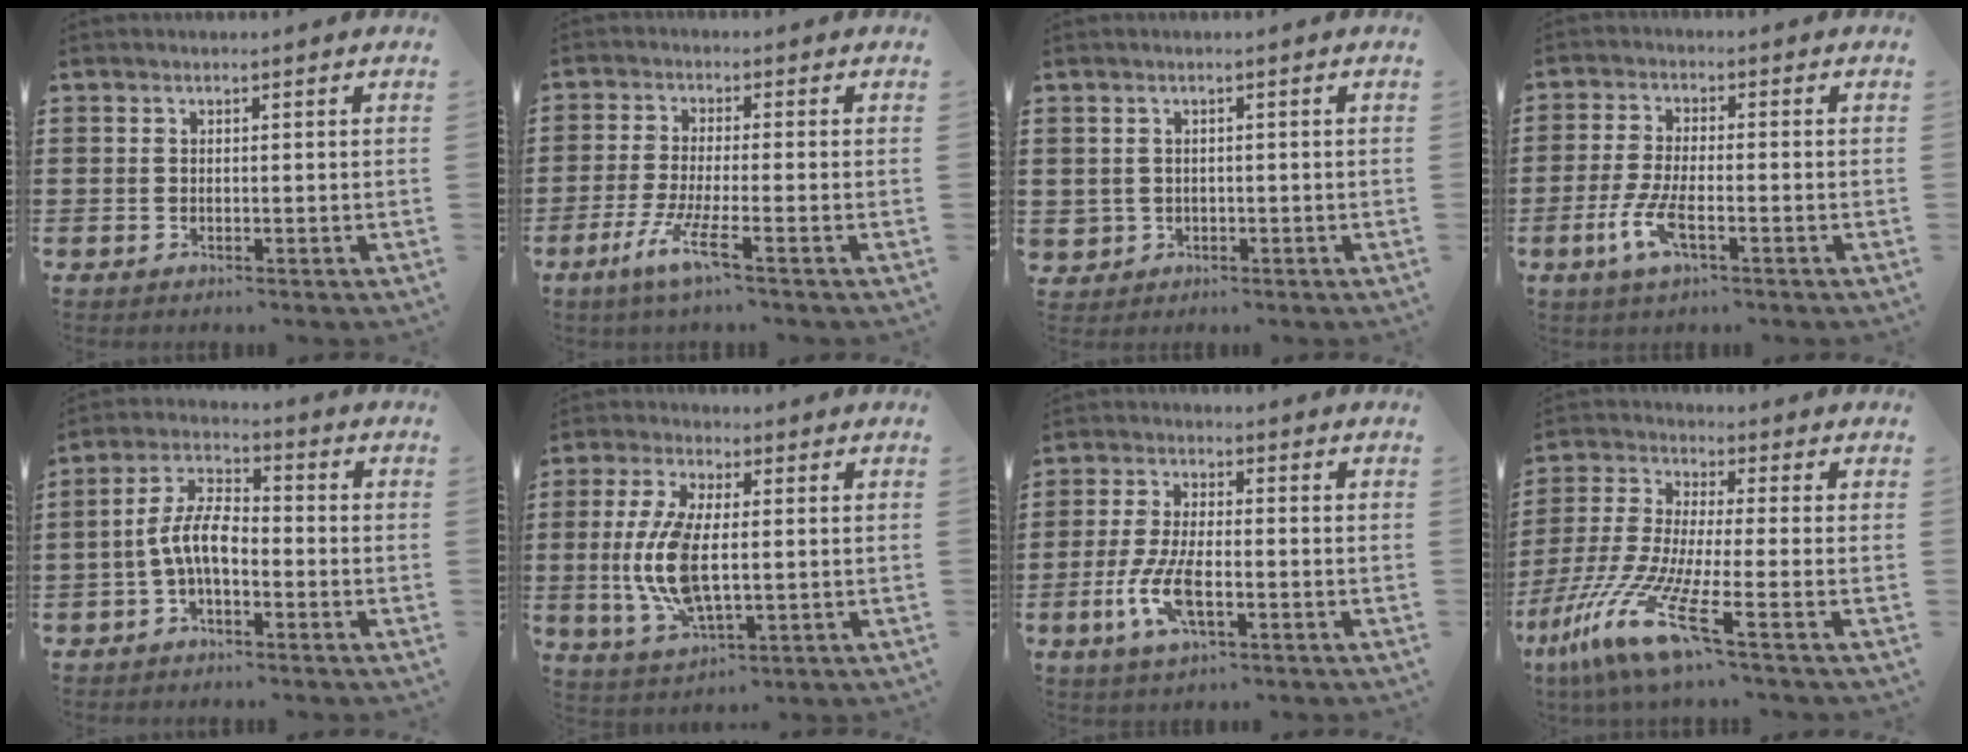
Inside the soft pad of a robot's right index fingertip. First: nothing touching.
{"total": 5.9, "force": [-3.3, 0.3, 4.9], "torque": [-0.115, -0.018, -0.066]}
{"total": 1.3, "force": [-0.1, 1.3, -0.1], "torque": [-0.004, 0.006, -0.005]}
{"total": 5.9, "force": [-2.5, 1.7, 5.1], "torque": [-0.116, -0.013, -0.050]}
{"total": 7.3, "force": [-2.0, 3.2, 6.3], "torque": [-0.151, -0.001, -0.047]}
{"total": 10.9, "force": [-0.3, 4.6, 9.9], "torque": [-0.223, -0.011, -0.008]}
{"total": 7.7, "force": [-2.7, 2.8, 6.6], "torque": [-0.157, -0.016, -0.055]}
{"total": 13.2, "force": [-8.1, 1.2, 10.3], "torque": [-0.243, -0.008, -0.161]}